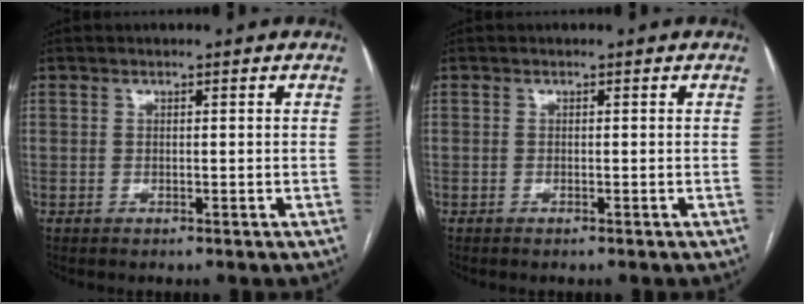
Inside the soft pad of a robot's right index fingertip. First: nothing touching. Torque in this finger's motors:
{"motor_torque": [0.09, -0.02, 0.04, 0.01]}